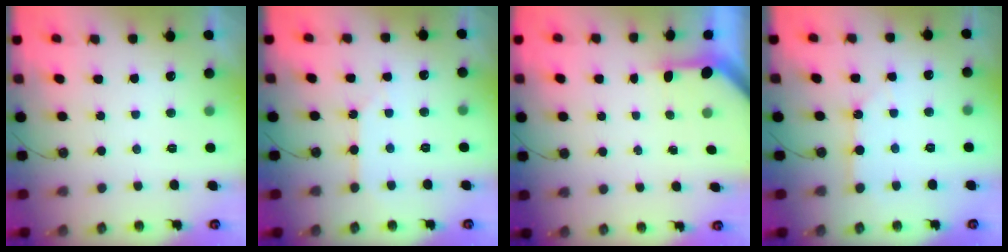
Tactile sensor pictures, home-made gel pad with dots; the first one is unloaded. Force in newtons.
{"total": 2.5, "press": 2.5, "slide": 0.2}
{"total": 3.0, "press": 3.0, "slide": 0.2}
{"total": 2.8, "press": 2.8, "slide": 0.3}